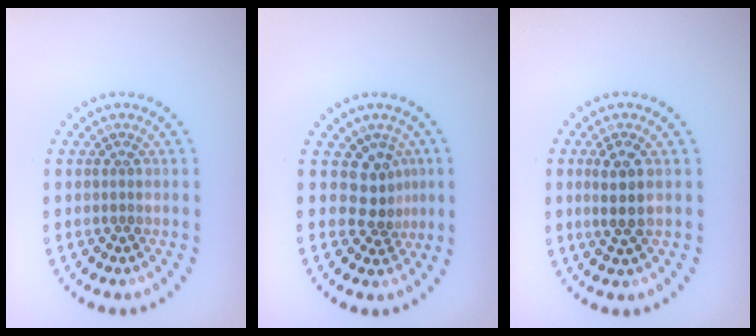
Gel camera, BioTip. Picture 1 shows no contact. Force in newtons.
{"total": 2.7, "press": 1.9, "slide": 2.0}
{"total": 2.4, "press": 2.2, "slide": 1.1}